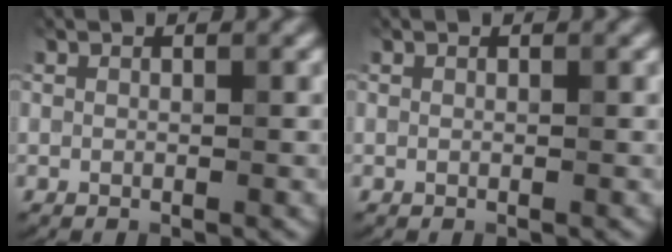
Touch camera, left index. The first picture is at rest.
{"total": 0.0}